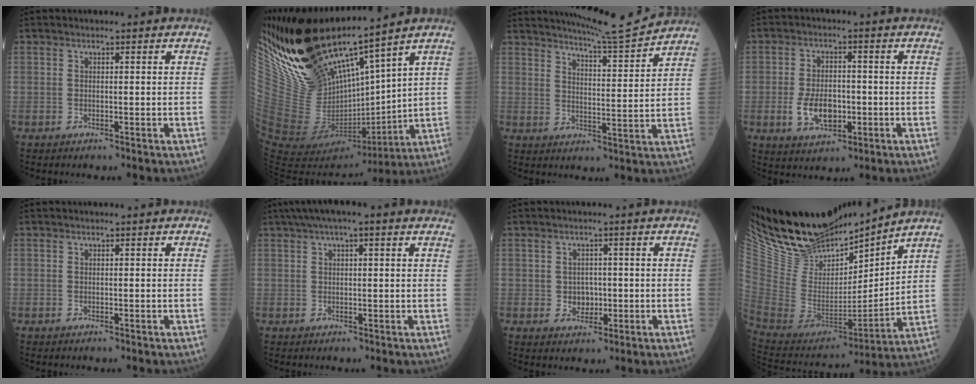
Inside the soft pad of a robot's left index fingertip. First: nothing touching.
{"total": 18.1, "force": [14.6, 3.2, 10.2], "torque": [-0.188, -0.035, 0.301]}
{"total": 9.3, "force": [9.0, -1.4, 1.7], "torque": [-0.037, -0.021, 0.138]}
{"total": 6.7, "force": [-1.8, 3.8, 5.1], "torque": [-0.105, 0.001, -0.024]}
{"total": 0.0}
{"total": 8.0, "force": [5.2, 1.1, 6.0], "torque": [-0.100, 0.047, 0.078]}
{"total": 2.7, "force": [-0.2, 2.3, 1.4], "torque": [-0.022, 0.006, 0.003]}
{"total": 18.7, "force": [16.7, 3.9, 7.5], "torque": [-0.150, -0.014, 0.320]}